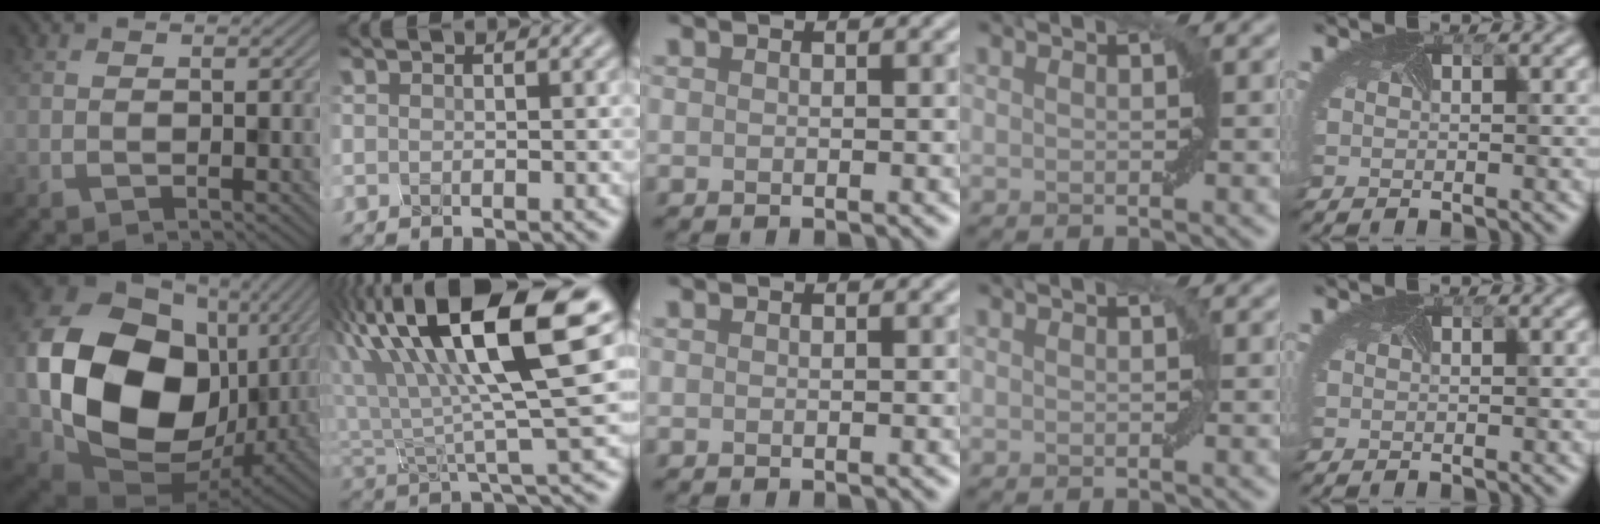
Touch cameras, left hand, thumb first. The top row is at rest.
{"thumb": {"total": 20.1, "force": [0.6, 15.5, 12.8], "torque": [-0.307, -0.051, 0.026]}, "index": {"total": 12.2, "force": [6.5, 2.5, 10.0], "torque": [-0.192, 0.017, 0.131]}}